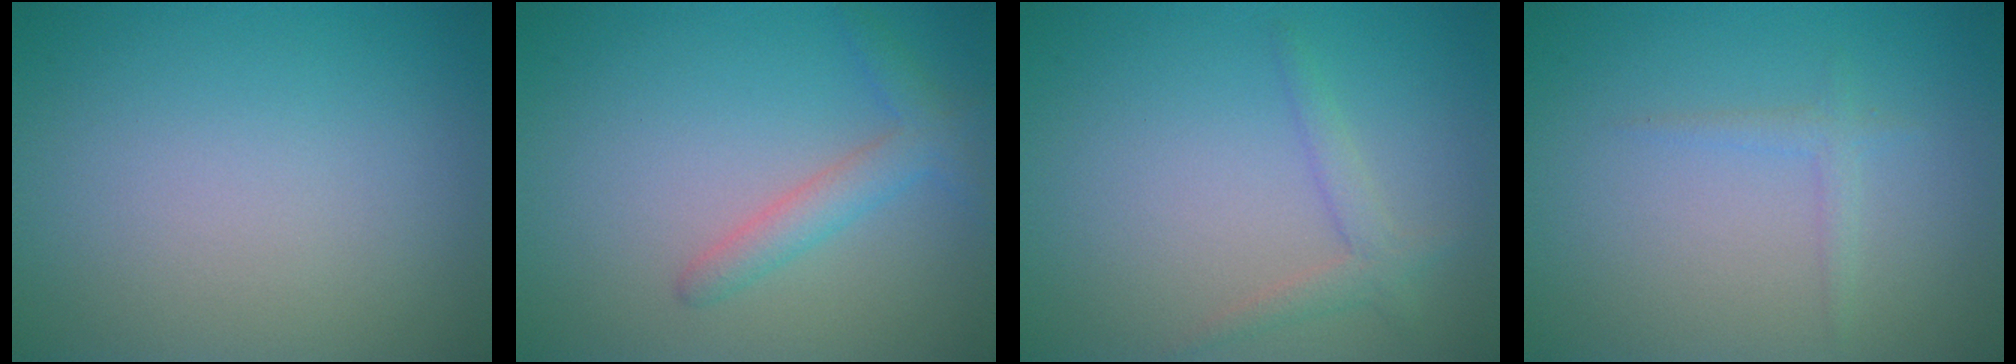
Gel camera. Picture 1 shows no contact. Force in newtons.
{"total": 2.3, "press": 2.3, "slide": 0.1}
{"total": 1.8, "press": 1.8, "slide": 0.2}
{"total": 1.0, "press": 1.0, "slide": 0.1}